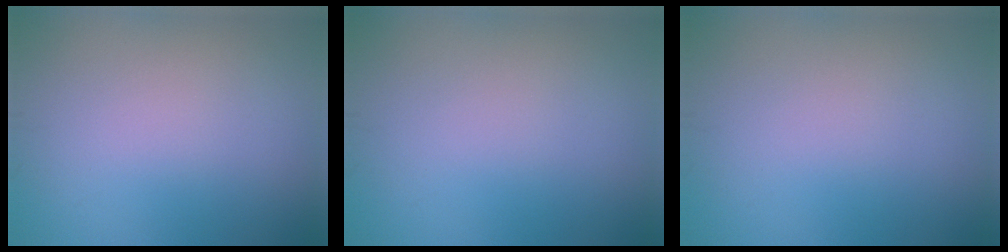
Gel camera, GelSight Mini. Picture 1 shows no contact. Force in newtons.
{"total": 0.0}
{"total": 0.0}